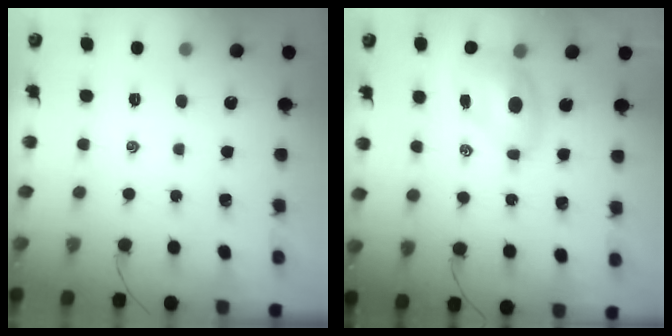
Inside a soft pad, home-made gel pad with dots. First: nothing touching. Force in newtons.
{"total": 7.1, "press": 6.9, "slide": 1.6}